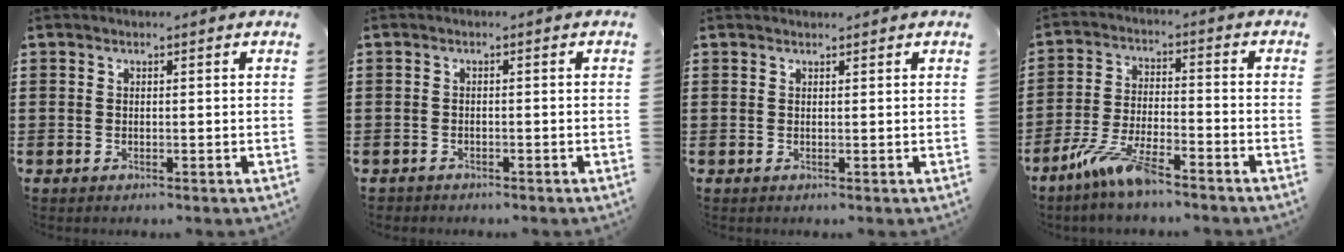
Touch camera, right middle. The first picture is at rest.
{"total": 0.9, "force": [-0.9, 0.4, -0.1], "torque": [0.000, 0.001, -0.020]}
{"total": 0.7, "force": [0.7, 0.1, 0.0], "torque": [0.006, -0.004, 0.011]}
{"total": 7.7, "force": [-5.8, 1.1, 5.0], "torque": [-0.111, -0.010, -0.111]}